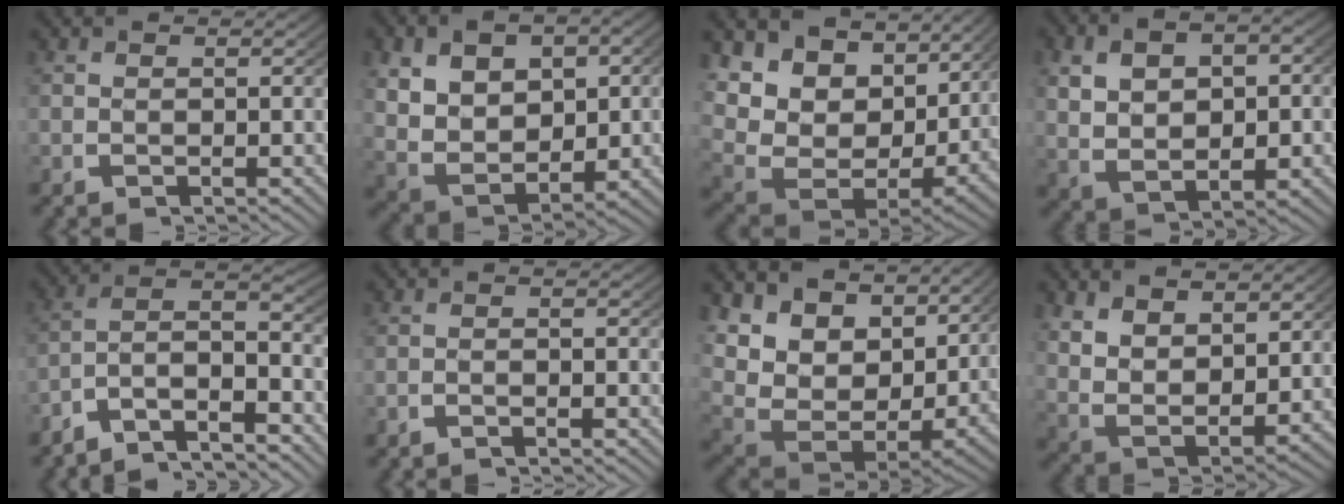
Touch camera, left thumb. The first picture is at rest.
{"total": 11.6, "force": [-0.3, 8.9, 7.5], "torque": [-0.177, -0.047, 0.011]}
{"total": 14.9, "force": [1.9, 10.5, 10.4], "torque": [-0.211, -0.028, 0.034]}
{"total": 7.9, "force": [0.1, 5.6, 5.5], "torque": [-0.109, -0.024, 0.019]}
{"total": 10.7, "force": [-3.1, 7.2, 7.2], "torque": [-0.138, -0.024, -0.060]}
{"total": 1.3, "force": [-1.2, 0.1, 0.5], "torque": [-0.008, 0.002, -0.028]}
{"total": 13.5, "force": [1.8, 9.1, 9.8], "torque": [-0.204, -0.041, 0.041]}
{"total": 7.8, "force": [0.9, 5.7, 5.3], "torque": [-0.135, -0.036, 0.028]}